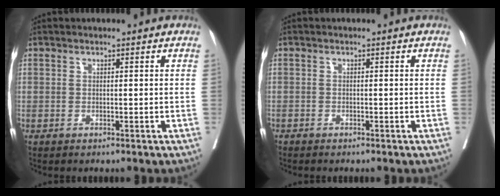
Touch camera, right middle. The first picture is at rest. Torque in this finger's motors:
{"motor_torque": [0.53, -0.62, -0.03, -0.16]}